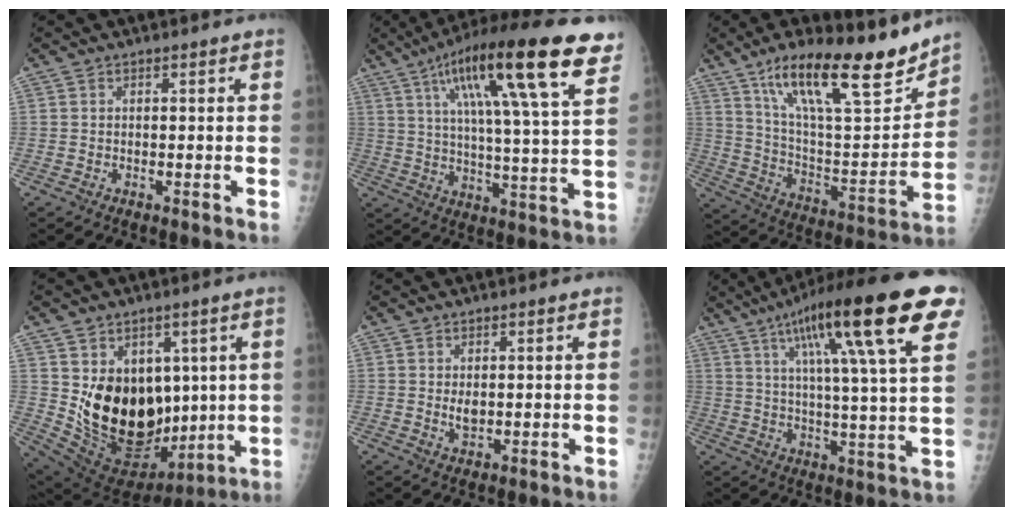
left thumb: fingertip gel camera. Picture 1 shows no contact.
{"total": 25.0, "force": [13.1, 4.3, 20.9], "torque": [-0.319, -0.017, 0.200]}
{"total": 25.1, "force": [17.2, 6.8, 17.0], "torque": [-0.242, -0.065, 0.292]}
{"total": 19.8, "force": [2.5, 13.6, 14.1], "torque": [-0.193, -0.040, 0.084]}
{"total": 2.6, "force": [0.5, 1.5, 2.1], "torque": [-0.028, -0.009, 0.013]}
{"total": 24.9, "force": [11.8, 4.1, 21.5], "torque": [-0.324, -0.003, 0.172]}